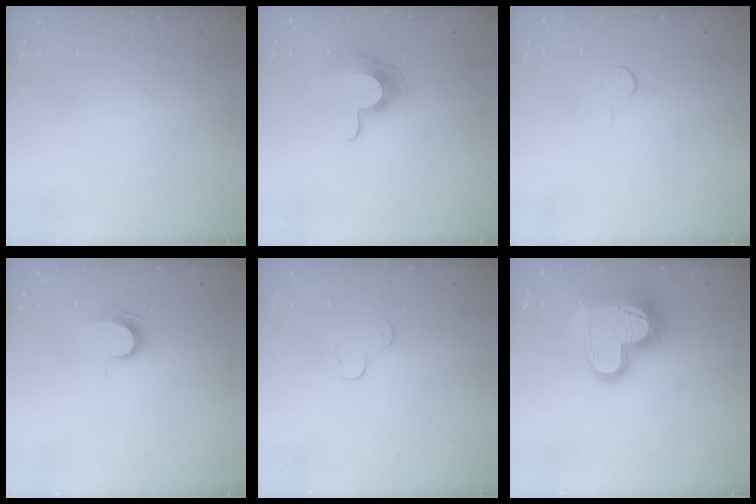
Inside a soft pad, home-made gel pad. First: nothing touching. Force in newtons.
{"total": 10.8, "press": 10.8, "slide": 1.0}
{"total": 5.3, "press": 5.3, "slide": 0.5}
{"total": 7.0, "press": 7.0, "slide": 0.8}
{"total": 3.8, "press": 3.7, "slide": 0.4}
{"total": 18.3, "press": 18.2, "slide": 1.6}